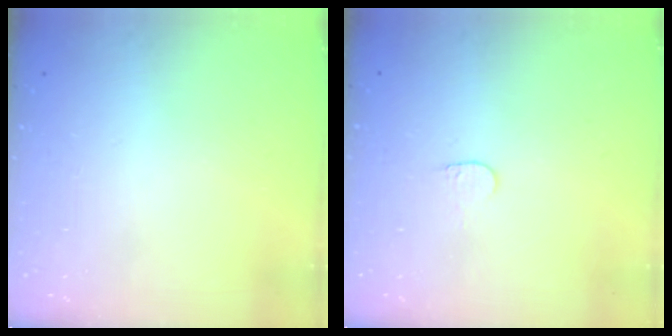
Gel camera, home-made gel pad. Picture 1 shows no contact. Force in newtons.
{"total": 3.8, "press": 3.8, "slide": 0.3}